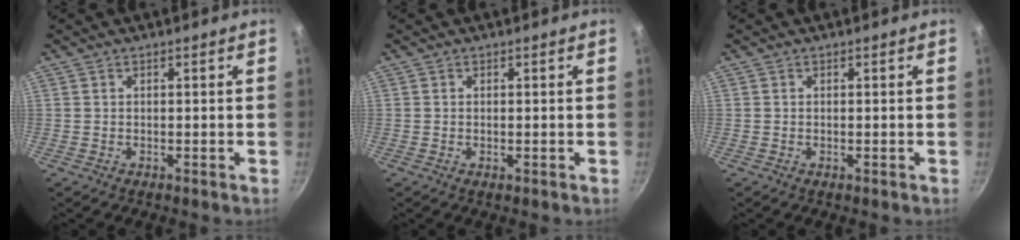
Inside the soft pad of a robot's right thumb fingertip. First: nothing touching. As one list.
[{"total": 0.5, "force": [-0.1, 0.2, 0.5], "torque": [-0.011, -0.004, 0.000]}, {"total": 0.0}]